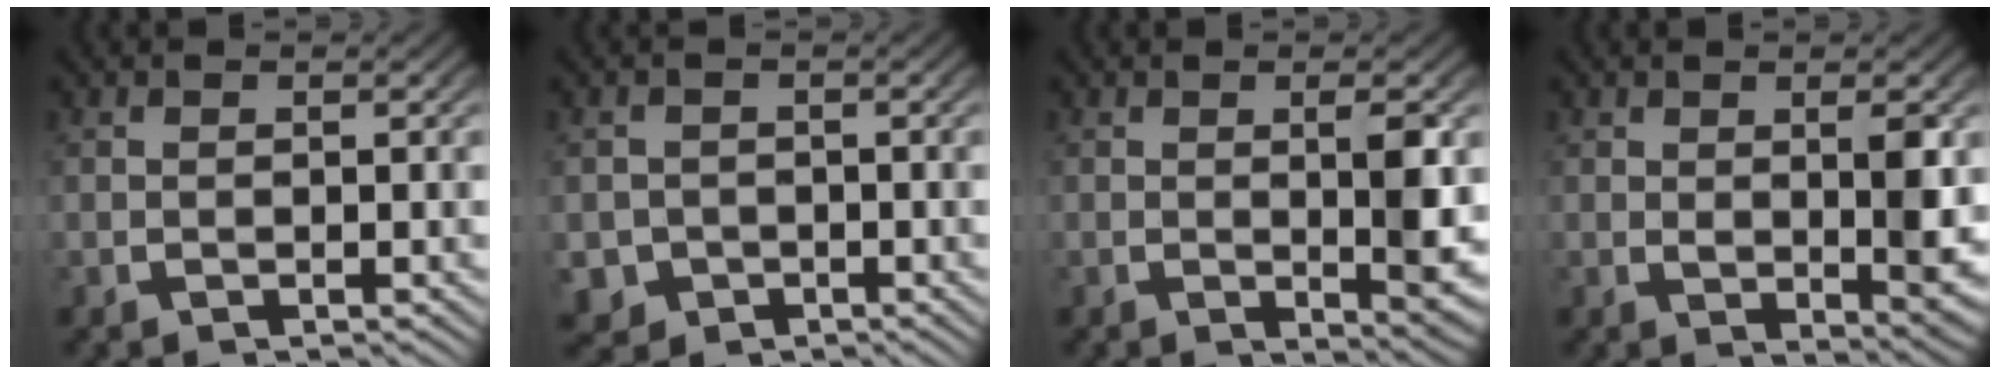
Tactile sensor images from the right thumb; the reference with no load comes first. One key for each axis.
{"total": 4.4, "fx": -2.1, "fy": 3.6, "fz": 1.2, "tx": -0.031, "ty": -0.034, "tz": -0.024}
{"total": 4.6, "fx": 0.0, "fy": 1.2, "fz": 4.4, "tx": -0.063, "ty": -0.012, "tz": 0.005}
{"total": 4.4, "fx": 0.4, "fy": 1.5, "fz": 4.1, "tx": -0.062, "ty": -0.016, "tz": 0.017}